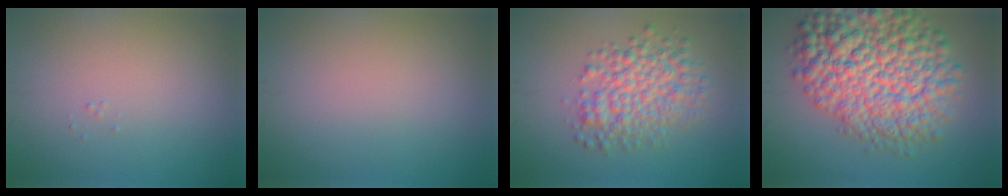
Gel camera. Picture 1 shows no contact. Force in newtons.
{"total": 0.0}
{"total": 5.7, "press": 5.7, "slide": 0.1}
{"total": 13.0, "press": 12.9, "slide": 0.5}